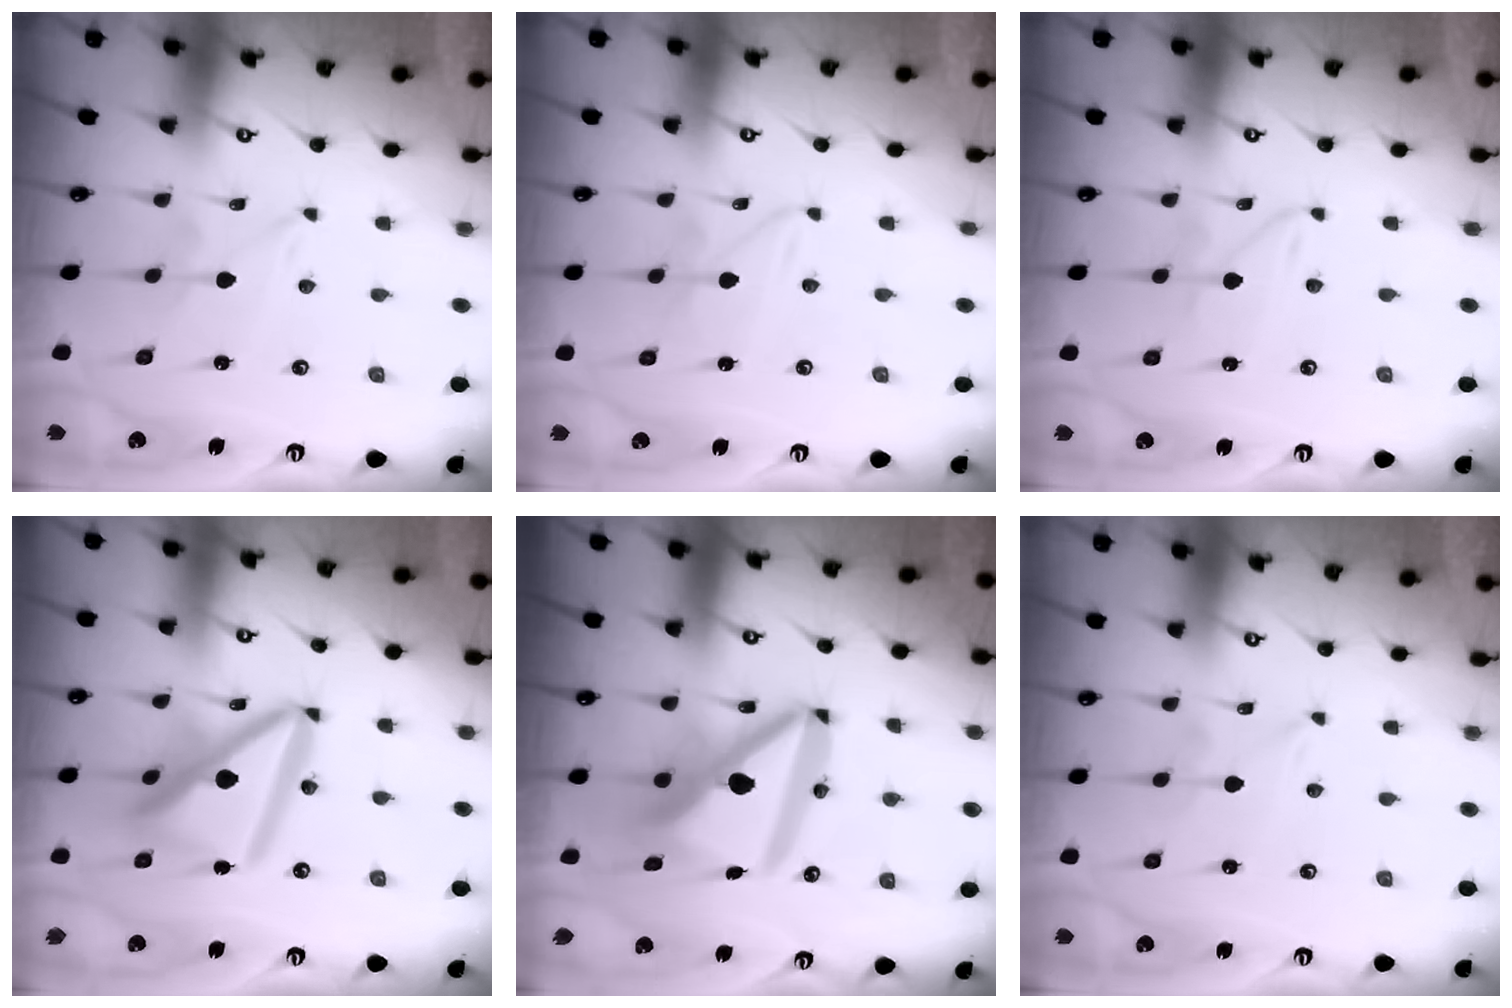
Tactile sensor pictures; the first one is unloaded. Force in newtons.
{"total": 2.2, "press": 2.2, "slide": 0.1}
{"total": 0.9, "press": 0.9, "slide": 0.1}
{"total": 15.4, "press": 15.3, "slide": 1.7}
{"total": 16.0, "press": 15.9, "slide": 1.9}
{"total": 0.0}